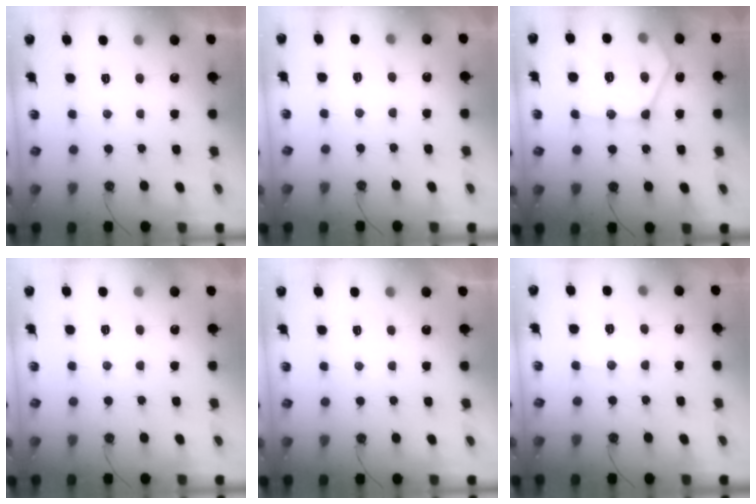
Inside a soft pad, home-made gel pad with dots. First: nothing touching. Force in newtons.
{"total": 6.4, "press": 6.3, "slide": 0.9}
{"total": 20.5, "press": 20.4, "slide": 2.0}
{"total": 3.7, "press": 3.7, "slide": 0.5}
{"total": 3.1, "press": 3.1, "slide": 0.4}
{"total": 10.0, "press": 10.0, "slide": 0.8}